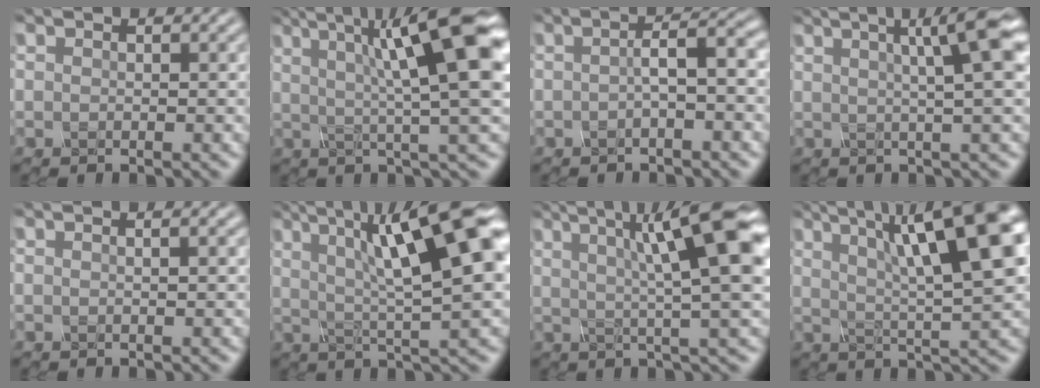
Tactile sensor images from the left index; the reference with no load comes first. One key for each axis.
{"total": 11.9, "fx": 3.4, "fy": 2.3, "fz": 11.2, "tx": -0.158, "ty": 0.014, "tz": 0.053}
{"total": 2.9, "fx": -0.7, "fy": 0.6, "fz": 2.7, "tx": -0.047, "ty": 0.006, "tz": -0.012}
{"total": 7.3, "fx": 2.3, "fy": 1.3, "fz": 6.9, "tx": -0.067, "ty": 0.023, "tz": 0.027}
{"total": 2.4, "fx": 0.8, "fy": 1.3, "fz": 1.8, "tx": -0.009, "ty": 0.007, "tz": -0.013}
{"total": 13.2, "fx": 4.1, "fy": 3.2, "fz": 12.2, "tx": -0.186, "ty": 0.015, "tz": 0.067}
{"total": 10.8, "fx": 3.4, "fy": 1.9, "fz": 10.1, "tx": -0.137, "ty": 0.017, "tz": 0.051}
{"total": 13.5, "fx": 4.9, "fy": 3.6, "fz": 12.1, "tx": -0.165, "ty": 0.018, "tz": 0.076}